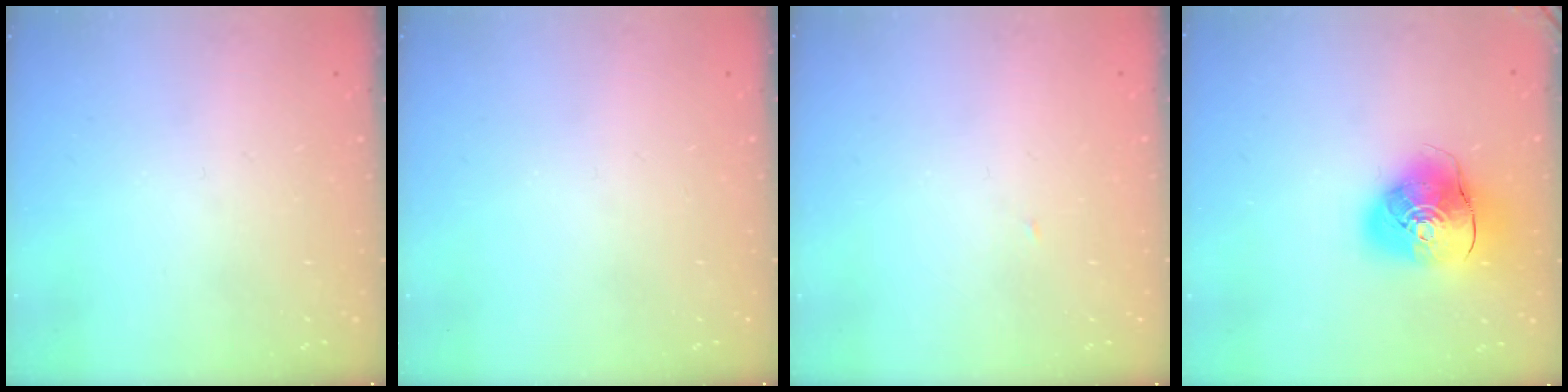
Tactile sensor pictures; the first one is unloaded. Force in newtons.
{"total": 0.0}
{"total": 1.4, "press": 1.4, "slide": 0.0}
{"total": 12.7, "press": 12.6, "slide": 1.8}